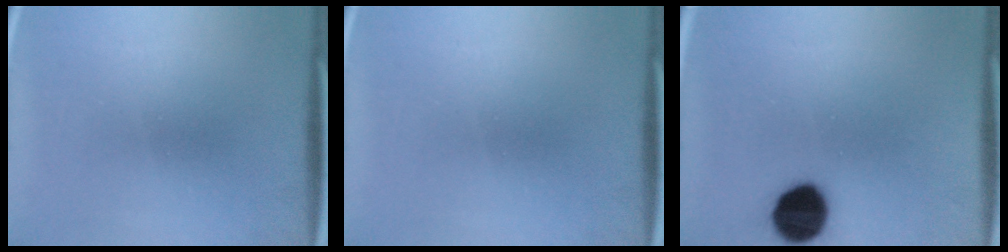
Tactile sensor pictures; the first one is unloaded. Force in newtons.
{"total": 0.0}
{"total": 11.5}